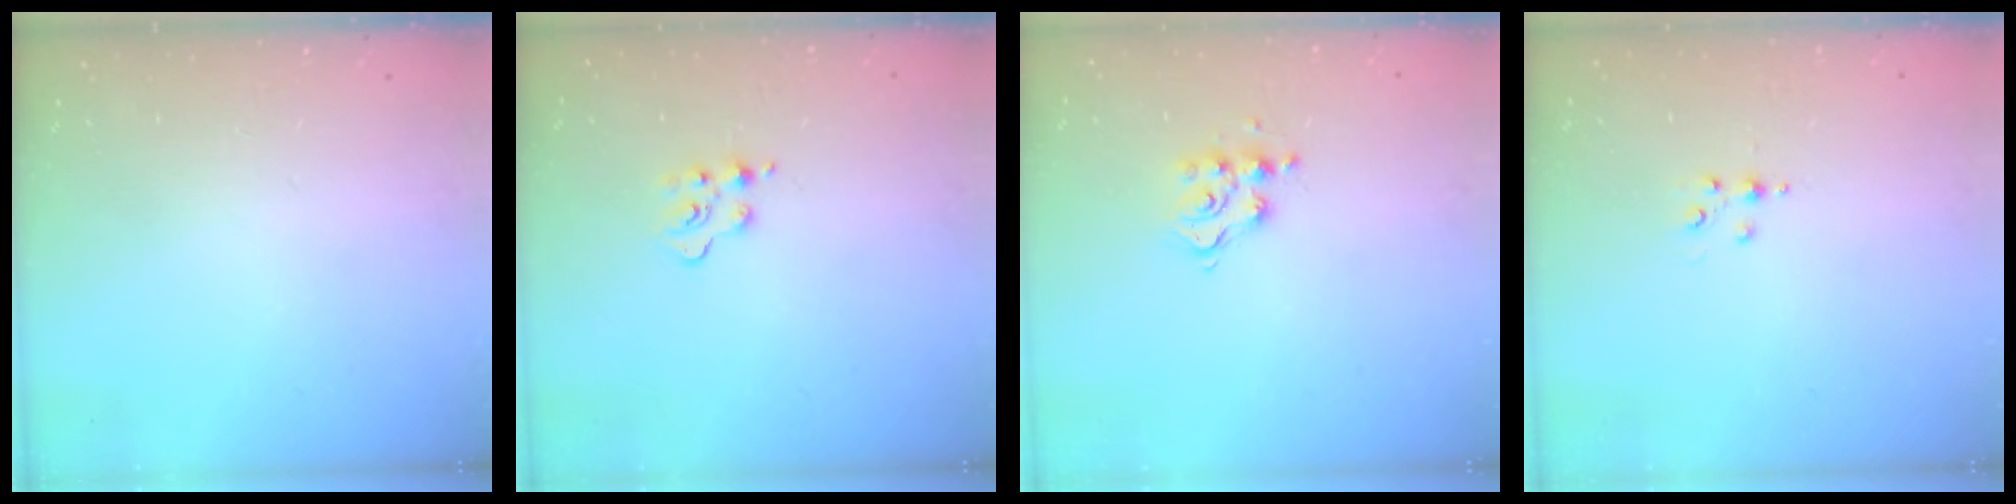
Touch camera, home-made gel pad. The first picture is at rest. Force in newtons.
{"total": 3.8, "press": 3.8, "slide": 0.3}
{"total": 7.7, "press": 7.7, "slide": 0.5}
{"total": 2.8, "press": 2.8, "slide": 0.4}